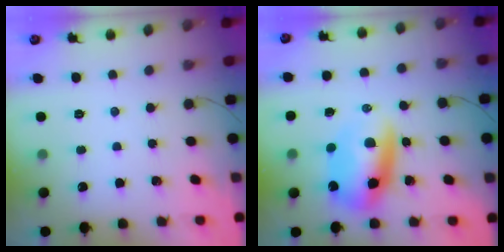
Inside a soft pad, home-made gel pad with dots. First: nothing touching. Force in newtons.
{"total": 10.3, "press": 9.9, "slide": 2.9}